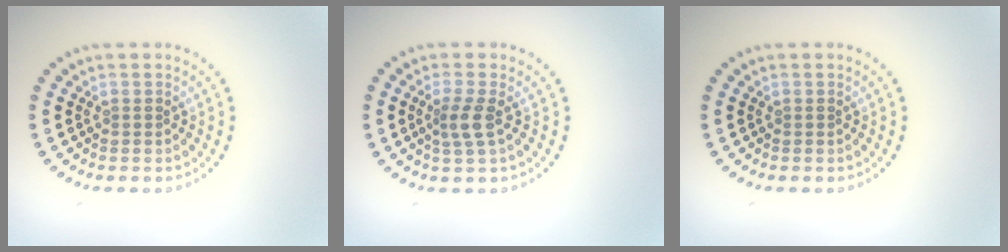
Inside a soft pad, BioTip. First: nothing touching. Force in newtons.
{"total": 2.1, "press": 1.7, "slide": 1.3}
{"total": 0.0}